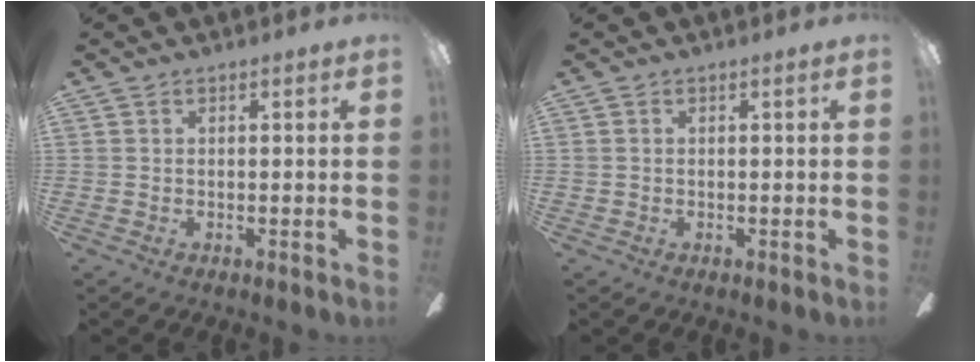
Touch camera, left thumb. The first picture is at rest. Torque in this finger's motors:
{"motor_torque": [-0.03, -0.01, -0.12, 0.04, 0.00]}